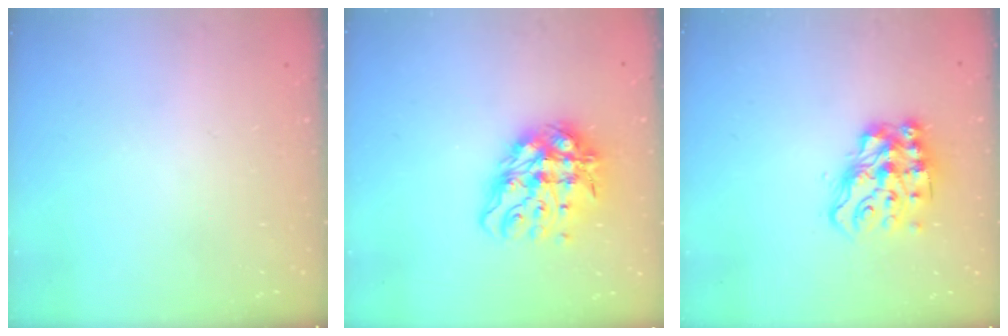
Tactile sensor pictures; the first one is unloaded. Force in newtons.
{"total": 12.9, "press": 12.8, "slide": 1.8}
{"total": 14.2, "press": 14.1, "slide": 0.9}